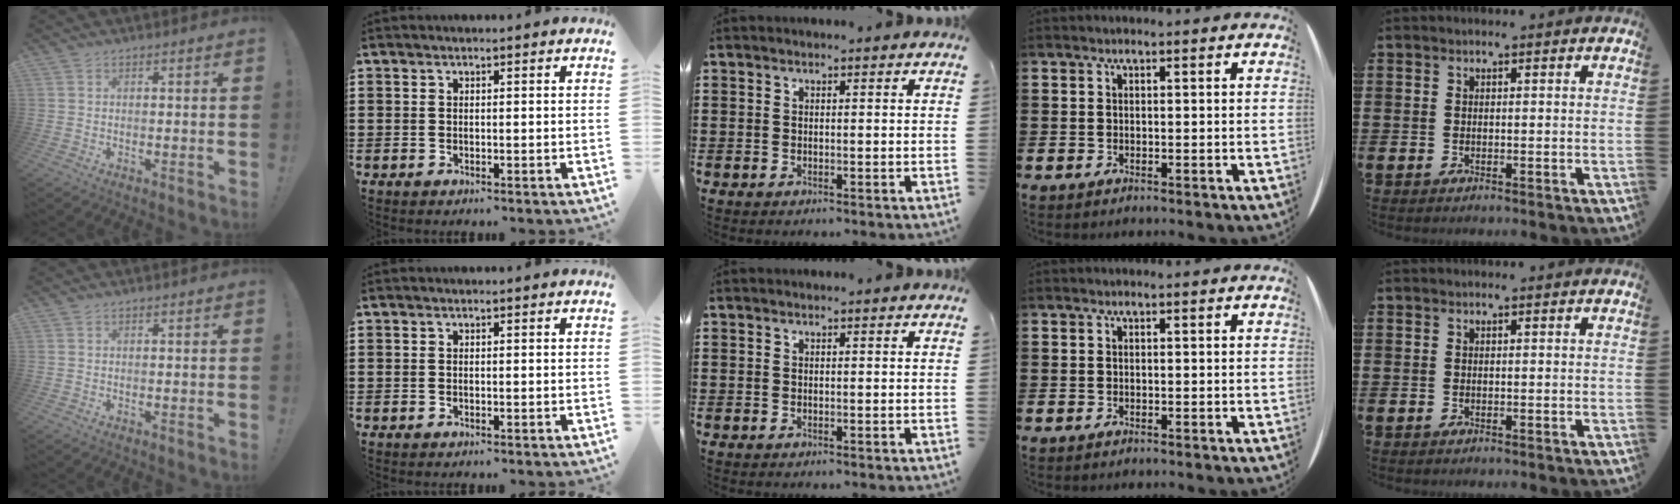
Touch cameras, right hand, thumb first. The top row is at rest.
{}